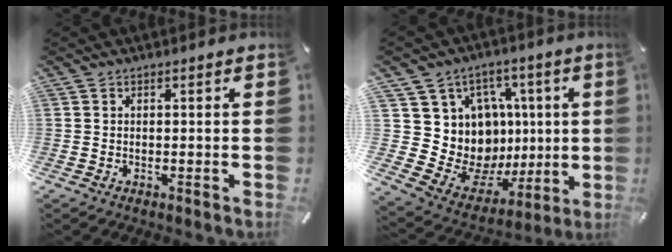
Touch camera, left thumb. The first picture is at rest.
{"total": 13.2, "force": [1.9, 12.7, 2.9], "torque": [-0.032, -0.045, 0.071]}